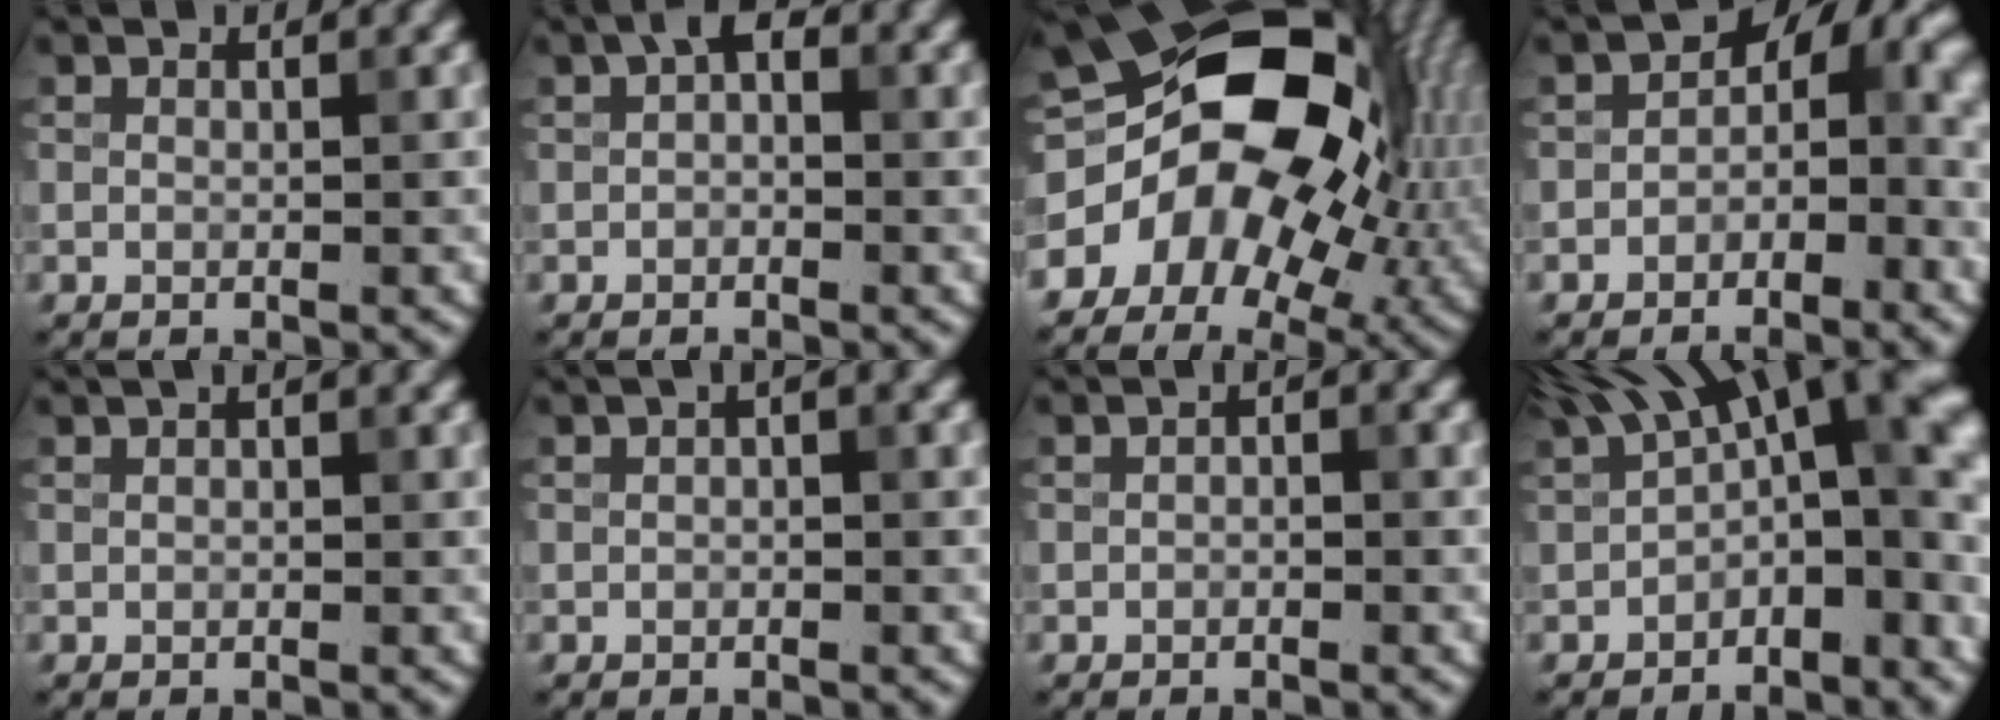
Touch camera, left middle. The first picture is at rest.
{"total": 1.7, "force": [0.2, 1.1, 1.2], "torque": [-0.017, 0.008, -0.002]}
{"total": 17.2, "force": [0.1, 12.1, 12.3], "torque": [-0.193, -0.006, 0.006]}
{"total": 4.4, "force": [-1.1, 3.2, 2.9], "torque": [-0.014, 0.010, -0.029]}
{"total": 1.5, "force": [0.8, 0.7, 1.1], "torque": [-0.006, -0.001, -0.001]}
{"total": 1.5, "force": [0.4, 0.7, 1.3], "torque": [-0.018, 0.005, 0.001]}
{"total": 0.9, "force": [-0.3, 0.6, 0.5], "torque": [-0.010, 0.001, -0.005]}
{"total": 11.7, "force": [2.1, 6.0, 9.8], "torque": [-0.116, 0.009, 0.024]}